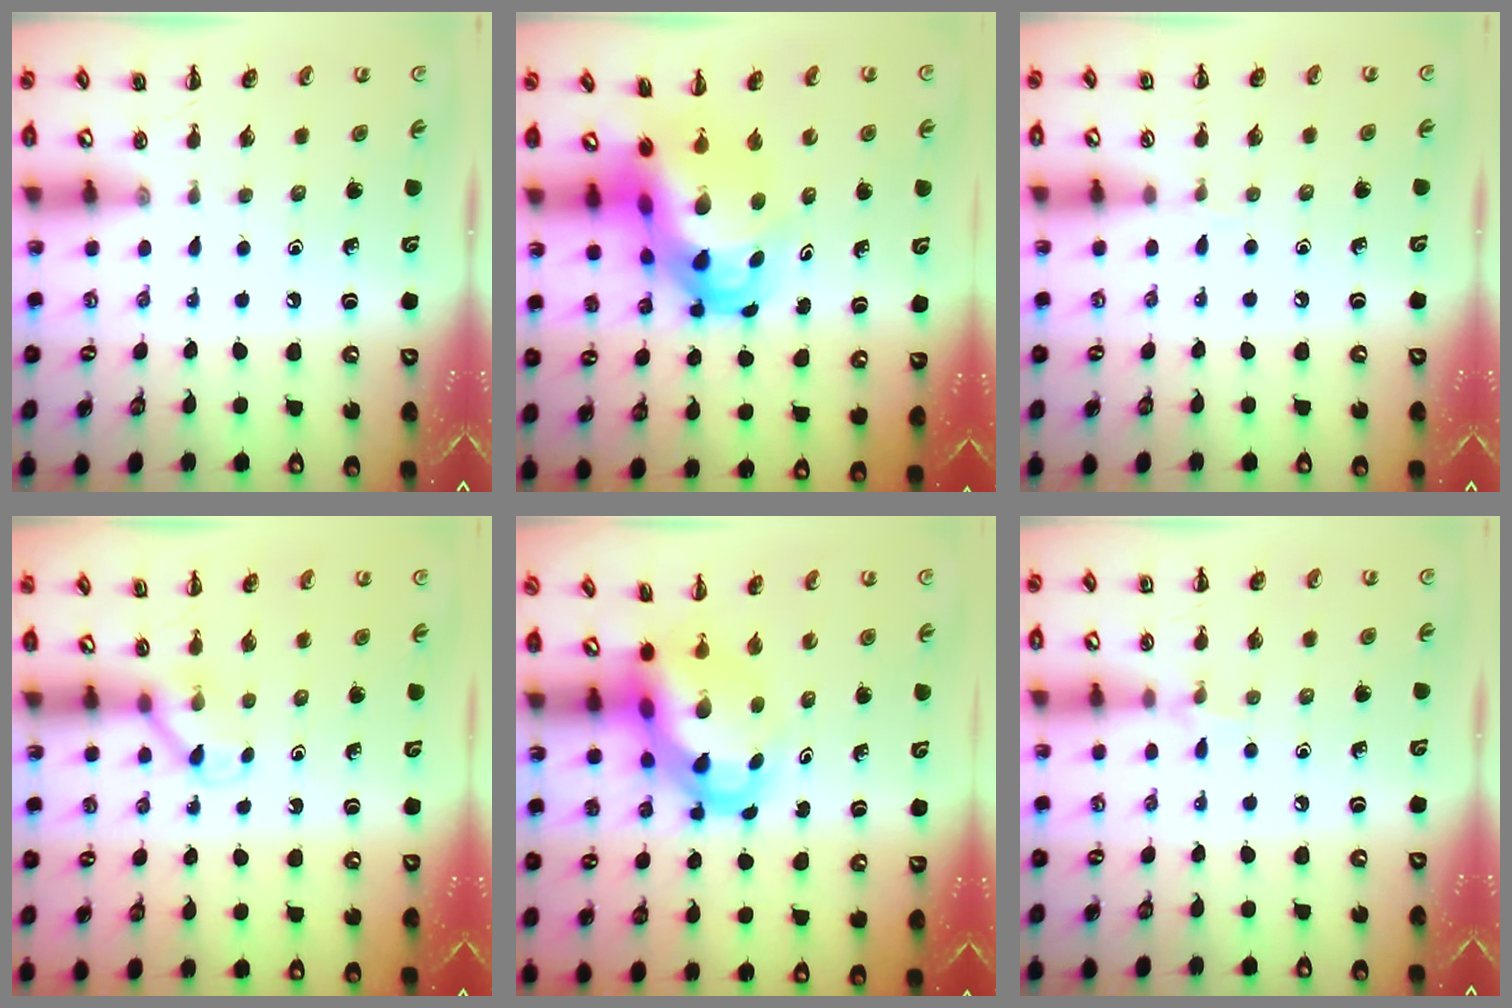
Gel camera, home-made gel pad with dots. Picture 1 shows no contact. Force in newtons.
{"total": 7.8, "press": 7.4, "slide": 2.4}
{"total": 3.1, "press": 2.9, "slide": 1.1}
{"total": 3.5, "press": 3.4, "slide": 1.0}
{"total": 5.6, "press": 5.3, "slide": 1.5}
{"total": 3.5, "press": 3.3, "slide": 1.3}